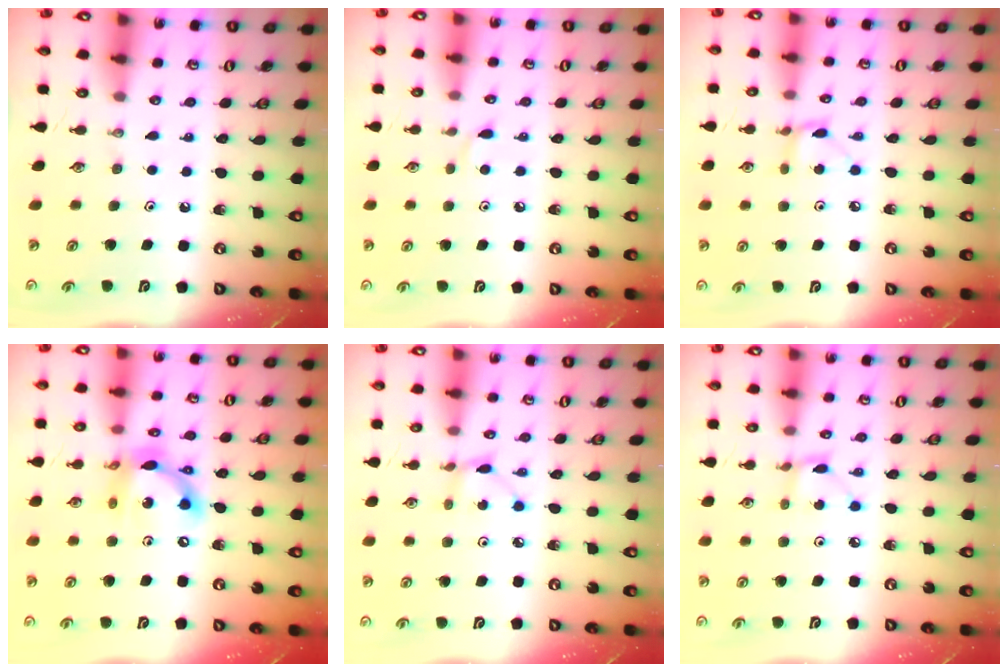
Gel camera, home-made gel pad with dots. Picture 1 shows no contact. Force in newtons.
{"total": 3.5, "press": 3.5, "slide": 0.5}
{"total": 4.2, "press": 4.2, "slide": 0.5}
{"total": 14.2, "press": 14.1, "slide": 1.1}
{"total": 3.4, "press": 3.3, "slide": 0.4}
{"total": 2.9, "press": 2.9, "slide": 0.2}